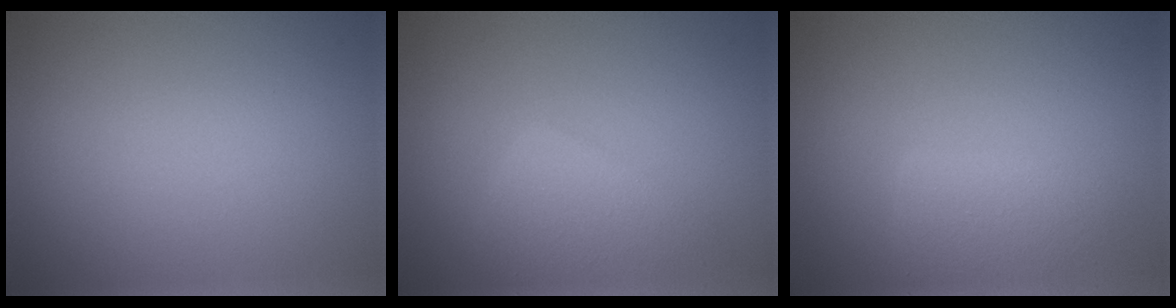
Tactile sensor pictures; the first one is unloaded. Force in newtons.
{"total": 3.2, "press": 3.2, "slide": 0.1}
{"total": 2.8, "press": 2.8, "slide": 0.1}